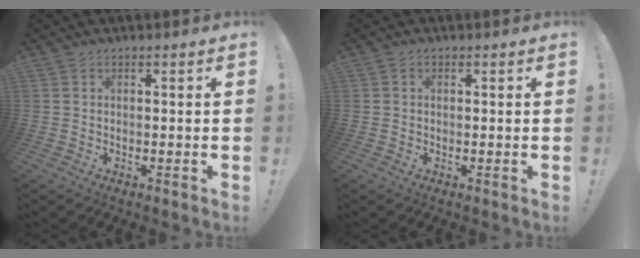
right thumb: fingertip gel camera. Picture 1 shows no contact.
{"total": 0.7, "force": [0.1, 0.7, 0.1], "torque": [-0.001, 0.002, 0.002]}